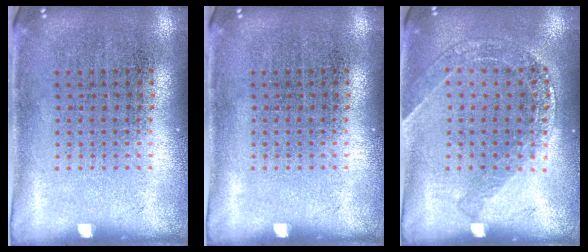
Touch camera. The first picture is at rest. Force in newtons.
{"total": 0.0}
{"total": 1.4, "press": 1.3, "slide": 0.3}